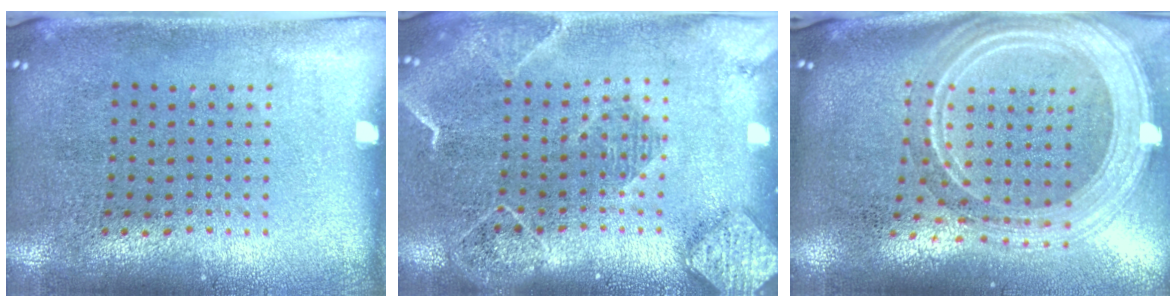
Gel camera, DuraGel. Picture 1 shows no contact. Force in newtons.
{"total": 2.2, "press": 2.0, "slide": 1.1}
{"total": 2.9, "press": 2.4, "slide": 1.6}